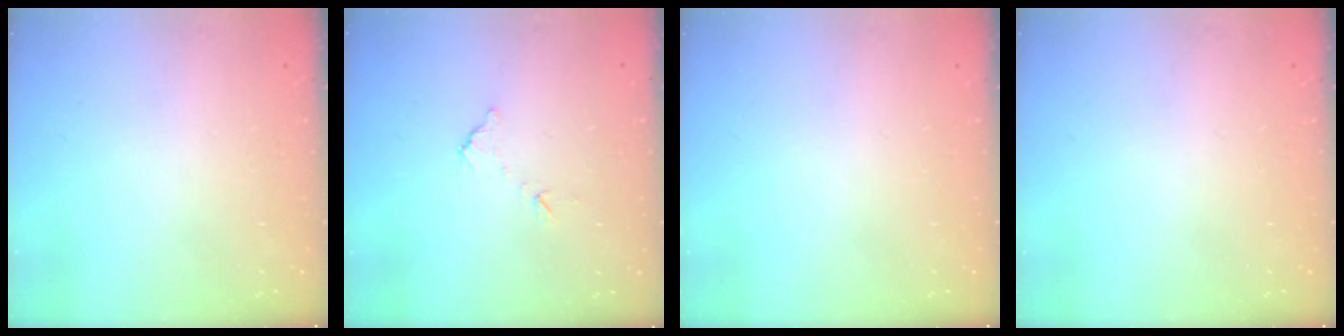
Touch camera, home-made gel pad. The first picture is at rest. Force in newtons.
{"total": 5.3, "press": 5.3, "slide": 0.2}
{"total": 0.0}
{"total": 0.0}